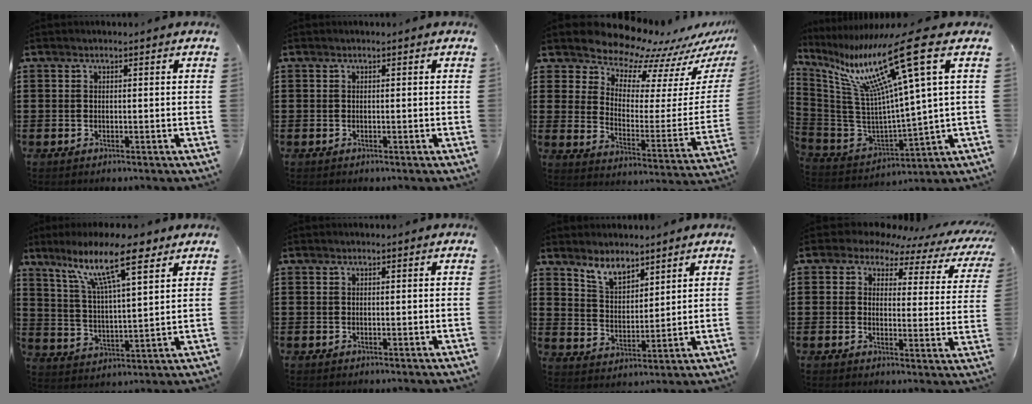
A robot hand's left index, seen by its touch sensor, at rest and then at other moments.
{"total": 0.0}
{"total": 9.8, "force": [9.6, 2.0, 0.9], "torque": [-0.057, -0.091, 0.168]}
{"total": 17.8, "force": [9.3, 0.9, 15.1], "torque": [-0.307, -0.052, 0.131]}
{"total": 12.8, "force": [8.7, 3.0, 8.9], "torque": [-0.177, -0.023, 0.148]}
{"total": 0.0}
{"total": 5.5, "force": [4.9, 1.8, 1.7], "torque": [-0.049, -0.013, 0.093]}
{"total": 1.9, "force": [1.3, 1.3, 0.4], "torque": [-0.006, 0.006, 0.022]}